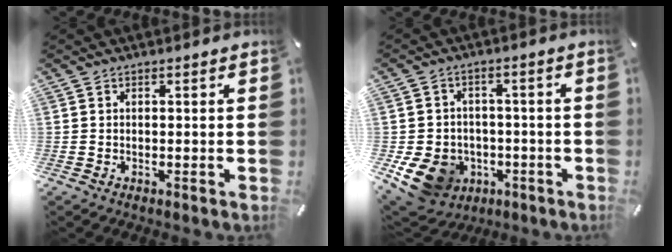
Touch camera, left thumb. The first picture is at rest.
{"total": 10.8, "force": [-4.4, 9.0, 4.1], "torque": [-0.086, 0.023, -0.074]}